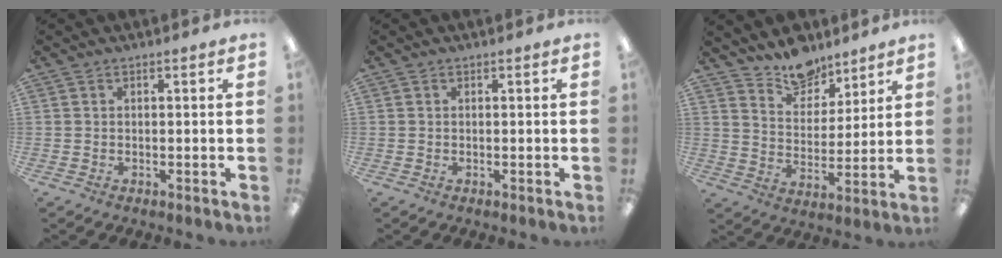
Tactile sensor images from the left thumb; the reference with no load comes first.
{"total": 0.0}
{"total": 10.6, "force": [9.2, 4.8, 2.0], "torque": [-0.027, -0.067, 0.172]}